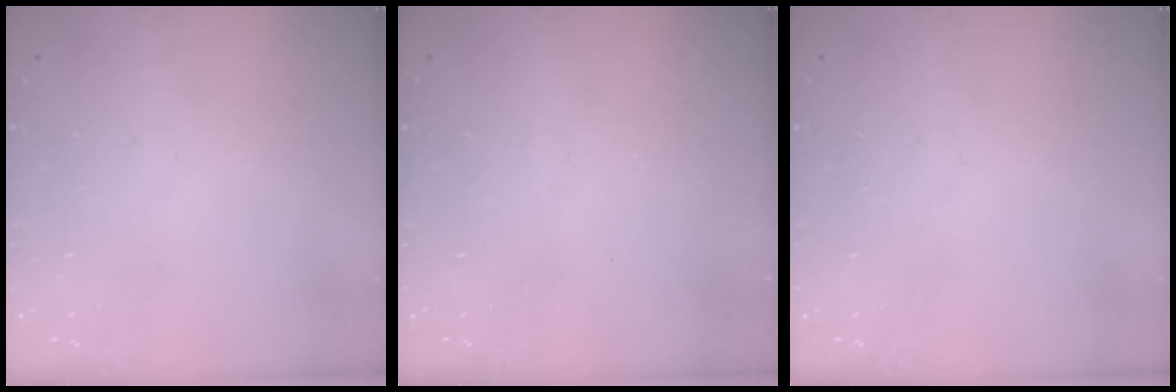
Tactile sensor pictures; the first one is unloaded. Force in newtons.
{"total": 0.0}
{"total": 0.0}